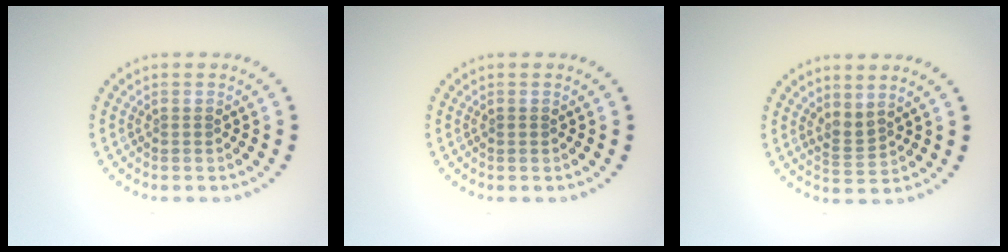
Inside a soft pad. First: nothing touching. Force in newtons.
{"total": 0.5, "press": 0.5, "slide": 0.1}
{"total": 1.8, "press": 1.3, "slide": 1.2}